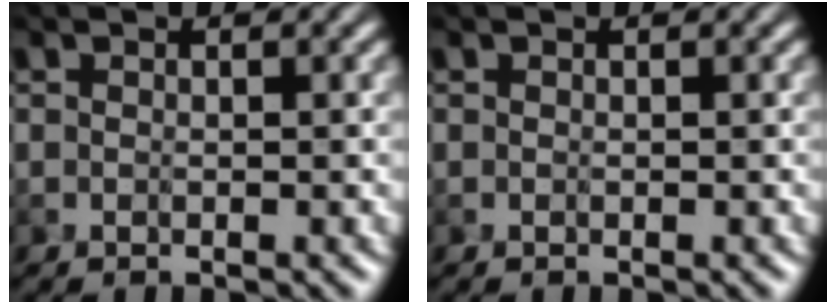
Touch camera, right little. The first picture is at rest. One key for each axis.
{"total": 0.0}